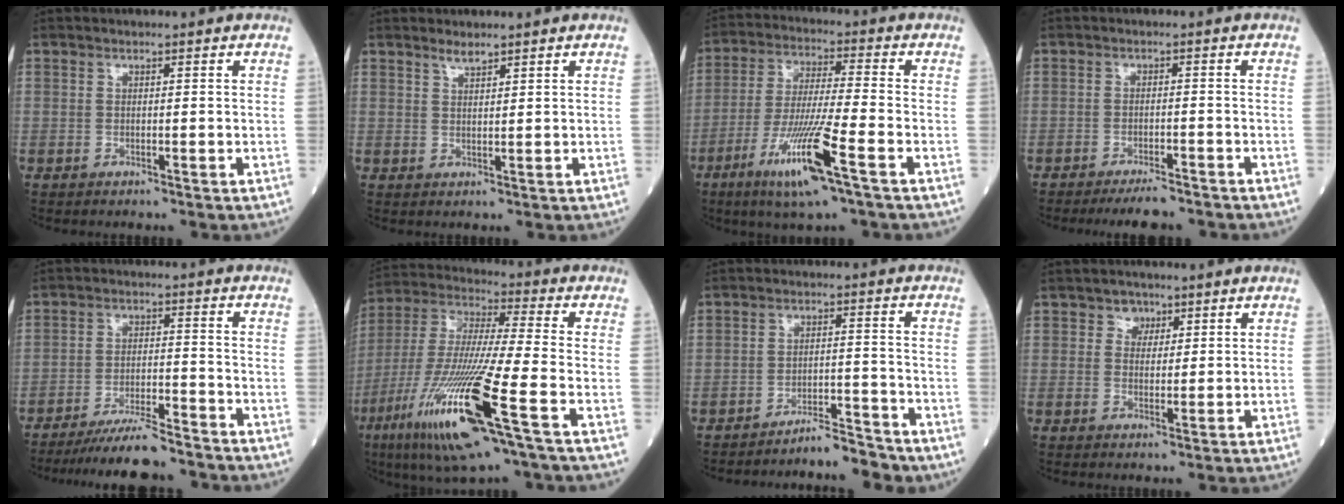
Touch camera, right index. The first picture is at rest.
{"total": 1.7, "force": [1.6, 0.1, 0.7], "torque": [-0.016, -0.001, 0.033]}
{"total": 12.8, "force": [-6.2, -0.1, 11.2], "torque": [-0.224, -0.025, -0.114]}
{"total": 4.7, "force": [-4.4, 0.5, 1.7], "torque": [-0.022, -0.009, -0.071]}
{"total": 9.2, "force": [-8.5, -0.1, 3.4], "torque": [-0.048, -0.015, -0.145]}
{"total": 20.8, "force": [-8.9, 0.8, 18.8], "torque": [-0.408, -0.046, -0.170]}
{"total": 5.1, "force": [-4.9, 0.7, 1.3], "torque": [-0.012, 0.001, -0.079]}
{"total": 2.6, "force": [1.5, 2.0, 0.6], "torque": [-0.004, 0.003, 0.020]}